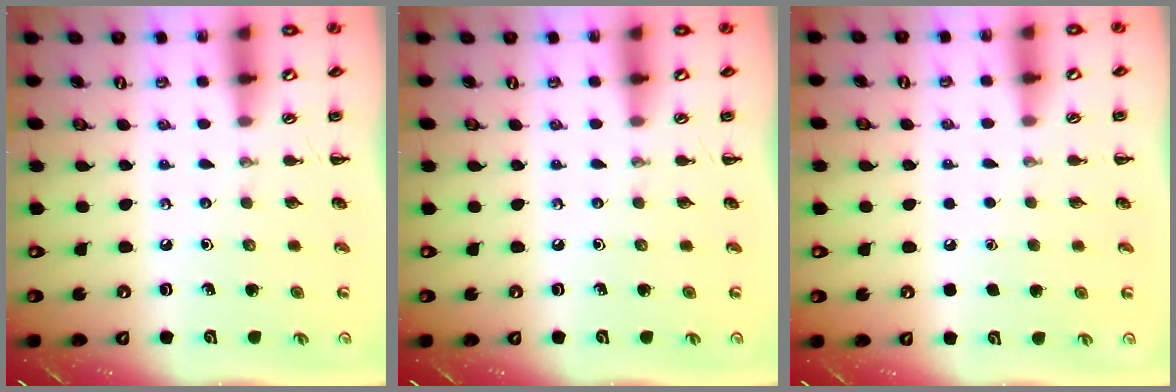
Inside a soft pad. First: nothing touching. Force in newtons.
{"total": 0.0}
{"total": 1.9, "press": 1.9, "slide": 0.2}